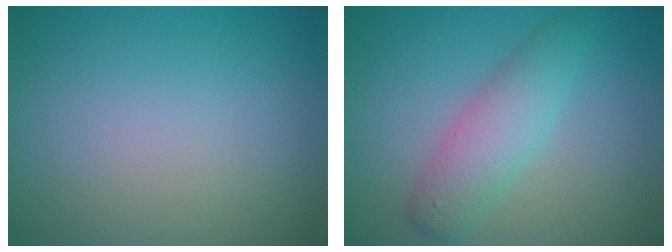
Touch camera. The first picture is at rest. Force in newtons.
{"total": 4.0, "press": 4.0, "slide": 0.1}